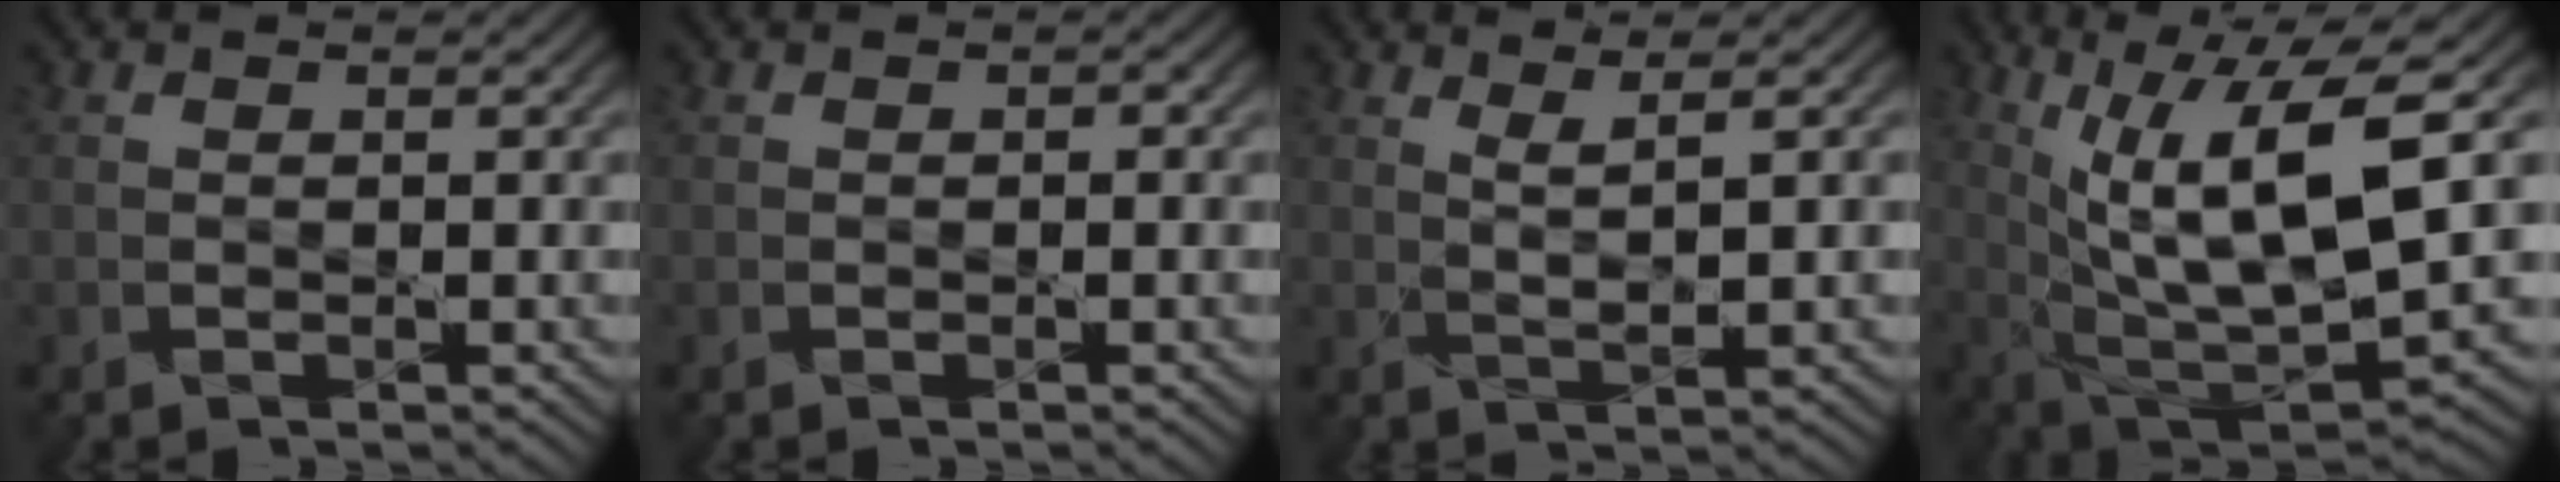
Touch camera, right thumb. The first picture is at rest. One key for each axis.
{"total": 0.5, "fx": -0.2, "fy": 0.4, "fz": 0.3, "tx": -0.006, "ty": -0.001, "tz": -0.004}
{"total": 2.3, "fx": 1.5, "fy": -0.3, "fz": 1.7, "tx": -0.035, "ty": 0.001, "tz": 0.033}
{"total": 13.7, "fx": 4.2, "fy": 4.5, "fz": 12.2, "tx": -0.234, "ty": 0.000, "tz": 0.080}